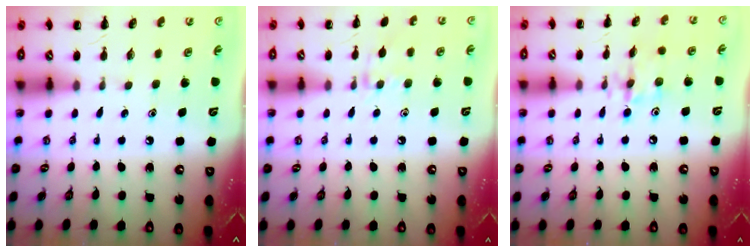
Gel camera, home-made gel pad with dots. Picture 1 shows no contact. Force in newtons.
{"total": 7.1, "press": 7.0, "slide": 1.1}
{"total": 6.6, "press": 6.6, "slide": 0.5}